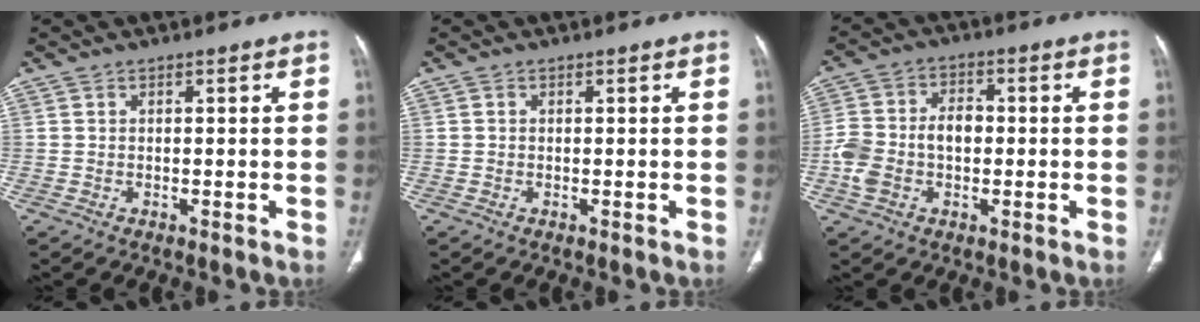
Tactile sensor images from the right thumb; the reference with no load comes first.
{"total": 0.0}
{"total": 9.8, "force": [-1.2, 6.7, 7.0], "torque": [-0.141, 0.030, -0.026]}